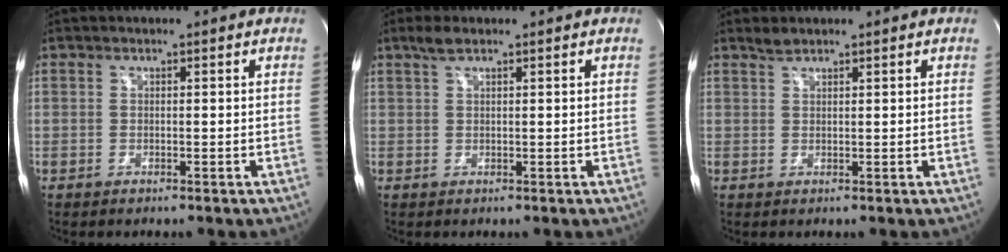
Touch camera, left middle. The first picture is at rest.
{"total": 2.0, "force": [1.5, 0.3, 1.3], "torque": [-0.034, 0.007, 0.032]}
{"total": 1.3, "force": [1.2, 0.2, 0.3], "torque": [-0.012, 0.002, 0.028]}